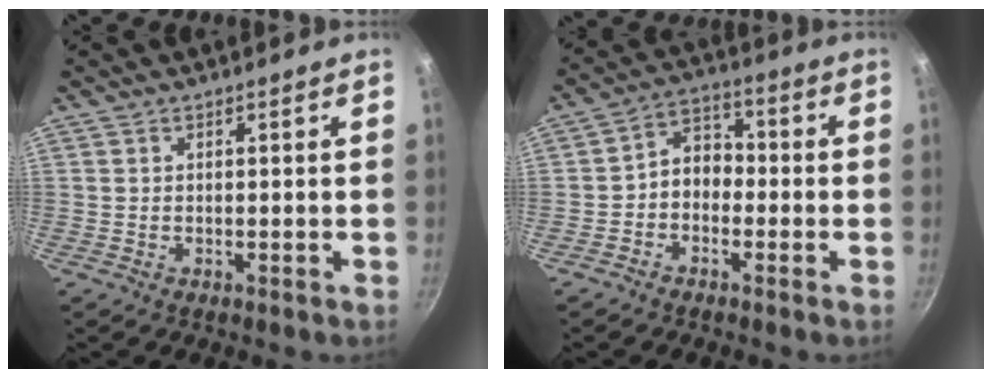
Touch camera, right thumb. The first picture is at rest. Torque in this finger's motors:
{"motor_torque": [-0.21, 0.27, 0.55, -0.23, 0.01]}